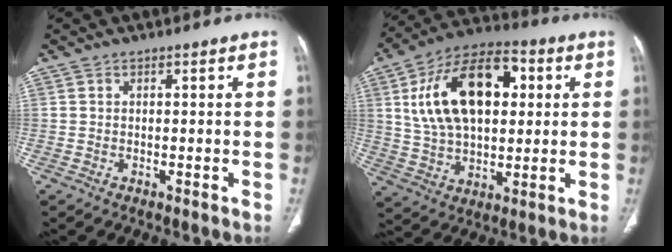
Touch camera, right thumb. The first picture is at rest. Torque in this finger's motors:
{"motor_torque": [-0.48, 1.54, 1.85, 0.55, 0.27]}